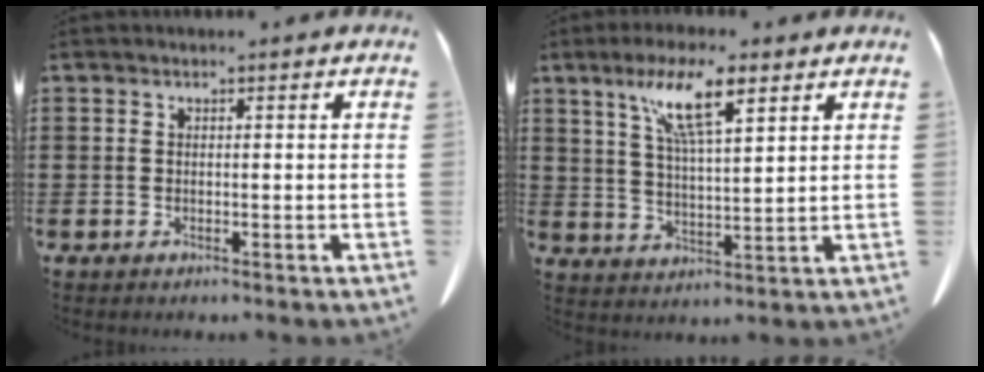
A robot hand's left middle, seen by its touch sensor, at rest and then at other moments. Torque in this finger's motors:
{"motor_torque": [1.44, -0.03, 0.55, 0.21]}